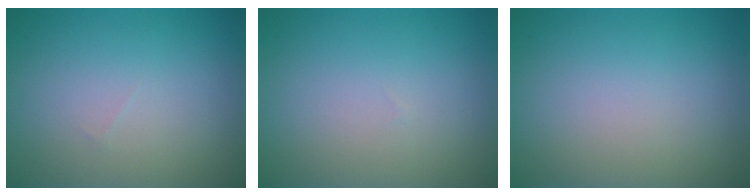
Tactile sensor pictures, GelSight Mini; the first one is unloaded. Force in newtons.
{"total": 0.0}
{"total": 0.0}